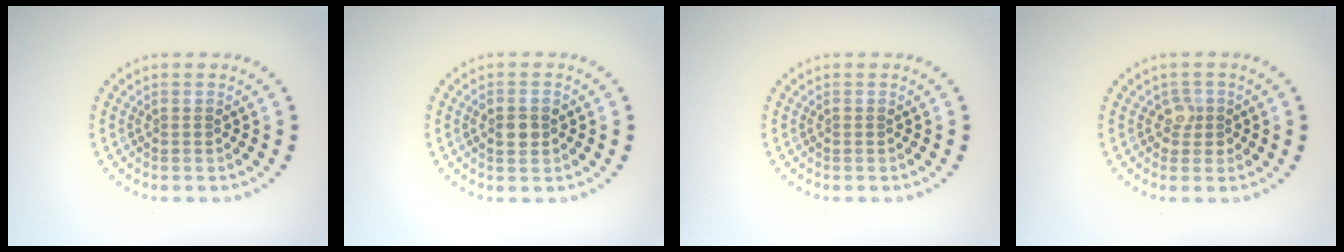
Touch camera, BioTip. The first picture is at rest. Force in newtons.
{"total": 2.3, "press": 2.3, "slide": 0.0}
{"total": 0.0}
{"total": 1.7, "press": 1.4, "slide": 0.9}